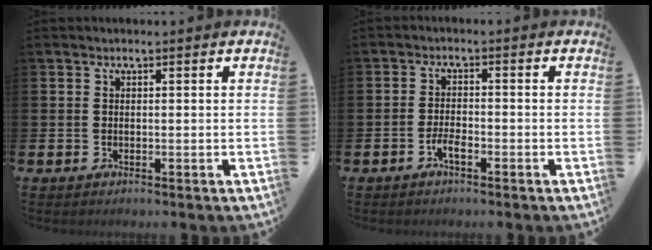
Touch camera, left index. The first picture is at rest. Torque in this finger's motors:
{"motor_torque": [0.29, 0.05, 0.03, 0.02]}